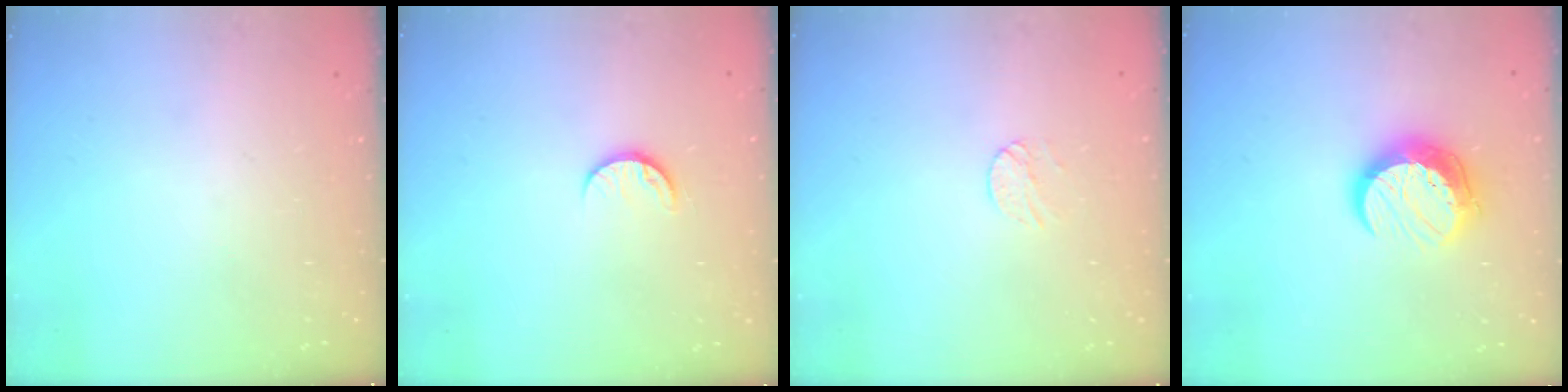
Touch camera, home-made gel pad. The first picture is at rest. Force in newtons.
{"total": 6.3, "press": 6.3, "slide": 0.6}
{"total": 4.8, "press": 4.7, "slide": 0.4}
{"total": 11.4, "press": 11.4, "slide": 0.9}